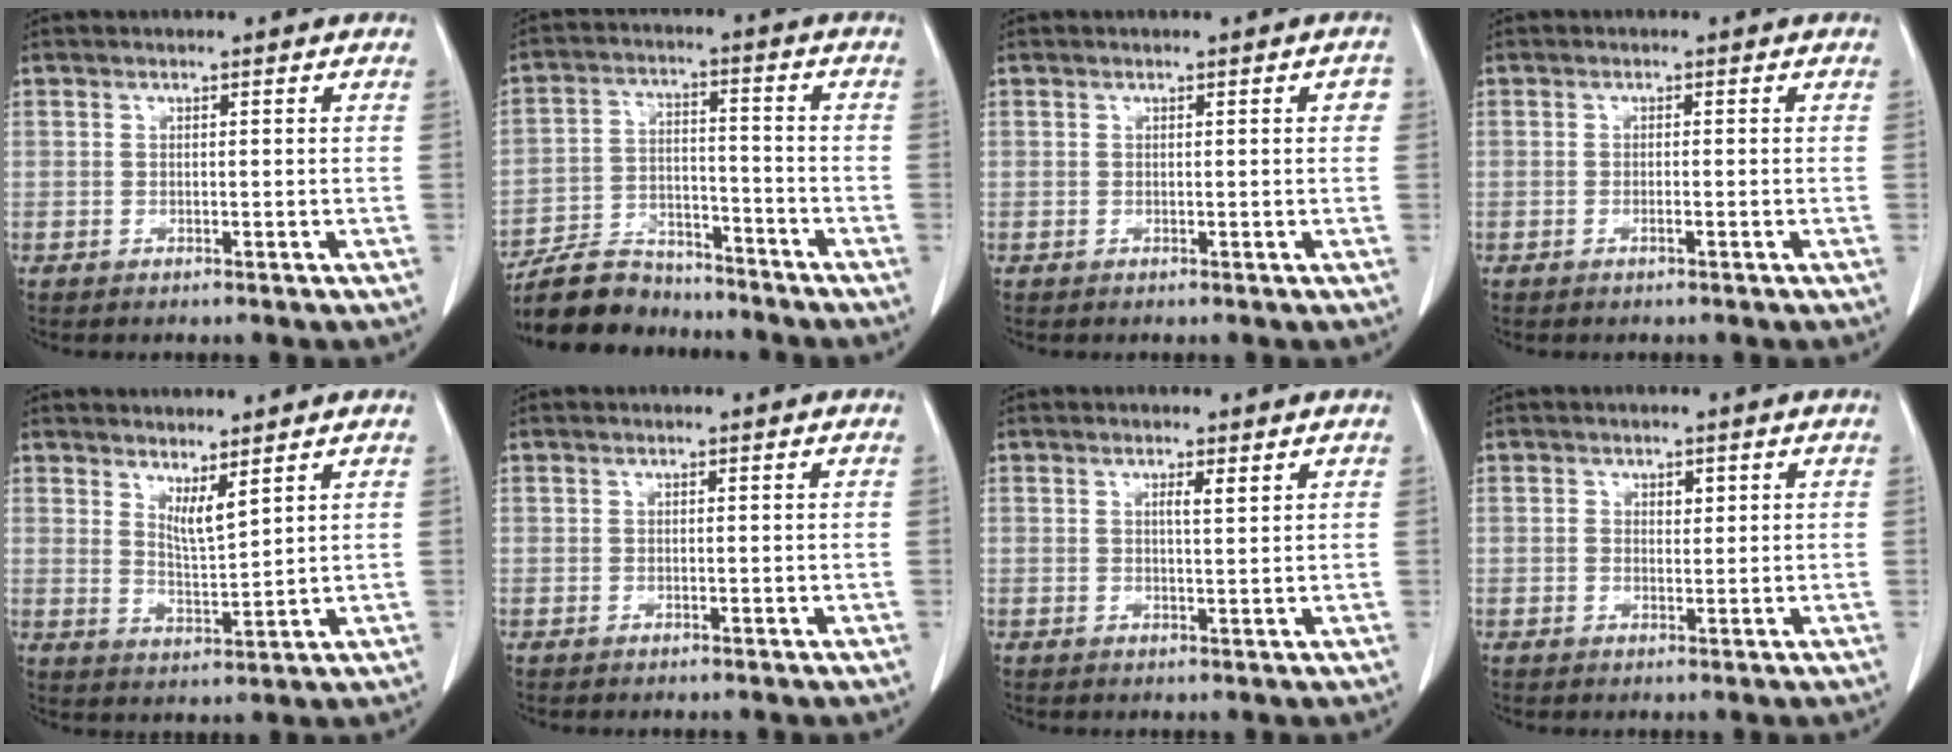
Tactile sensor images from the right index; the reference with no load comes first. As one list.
[{"total": 10.8, "force": [-9.9, 3.8, 1.8], "torque": [-0.037, 0.013, -0.178]}, {"total": 1.4, "force": [0.0, 0.3, 1.4], "torque": [-0.008, 0.004, -0.001]}, {"total": 0.9, "force": [-0.5, 0.0, 0.7], "torque": [-0.014, 0.001, -0.009]}, {"total": 3.8, "force": [2.7, 0.3, 2.7], "torque": [-0.050, -0.019, 0.056]}, {"total": 0.0}, {"total": 1.7, "force": [0.8, 0.1, 1.5], "torque": [-0.028, -0.001, 0.012]}, {"total": 1.7, "force": [0.5, 1.2, 1.1], "torque": [-0.016, 0.002, 0.007]}]